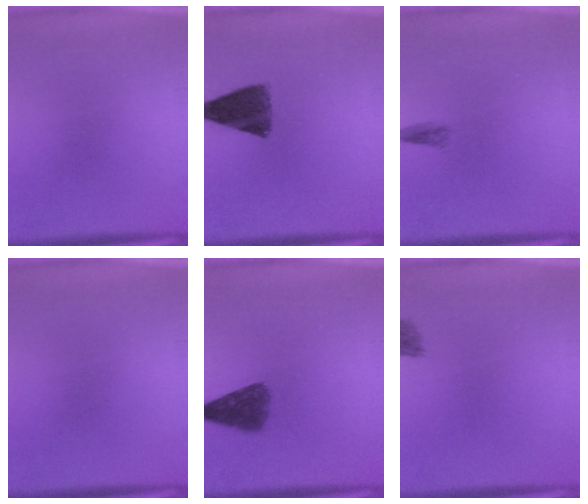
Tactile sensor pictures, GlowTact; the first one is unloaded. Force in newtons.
{"total": 8.8}
{"total": 1.3}
{"total": 0.0}
{"total": 5.5}
{"total": 1.9}